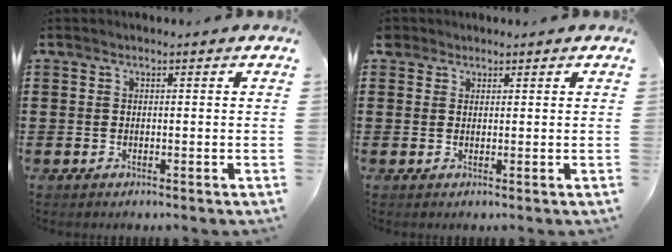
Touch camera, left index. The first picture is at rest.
{"total": 1.6, "force": [1.2, 1.0, 0.1], "torque": [-0.007, 0.006, 0.024]}